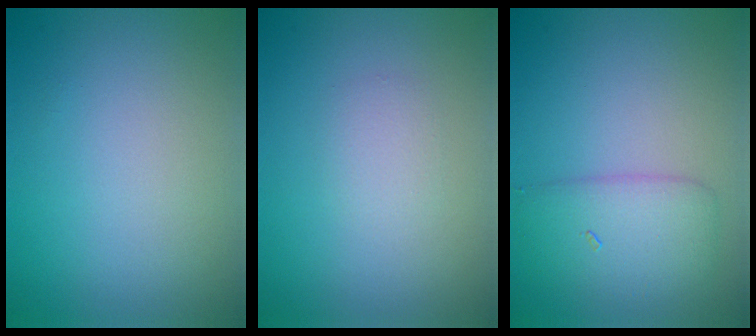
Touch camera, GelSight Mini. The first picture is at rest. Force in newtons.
{"total": 1.2, "press": 1.2, "slide": 0.0}
{"total": 3.6, "press": 3.6, "slide": 0.2}